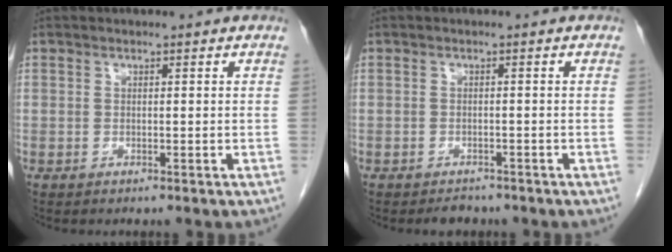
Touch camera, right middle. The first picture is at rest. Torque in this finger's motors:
{"motor_torque": [0.00, 0.00, 0.00, 0.00]}